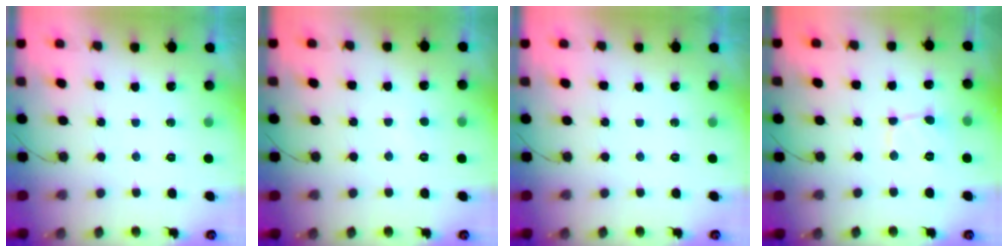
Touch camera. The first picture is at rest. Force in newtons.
{"total": 3.3, "press": 3.3, "slide": 0.3}
{"total": 0.0}
{"total": 2.9, "press": 2.9, "slide": 0.2}